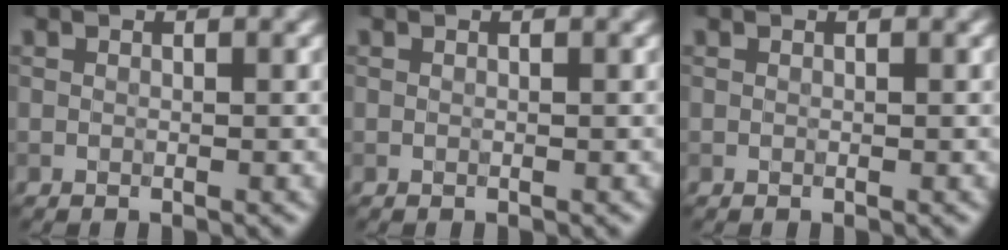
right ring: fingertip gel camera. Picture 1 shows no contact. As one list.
[{"total": 0.0}, {"total": 0.0}]